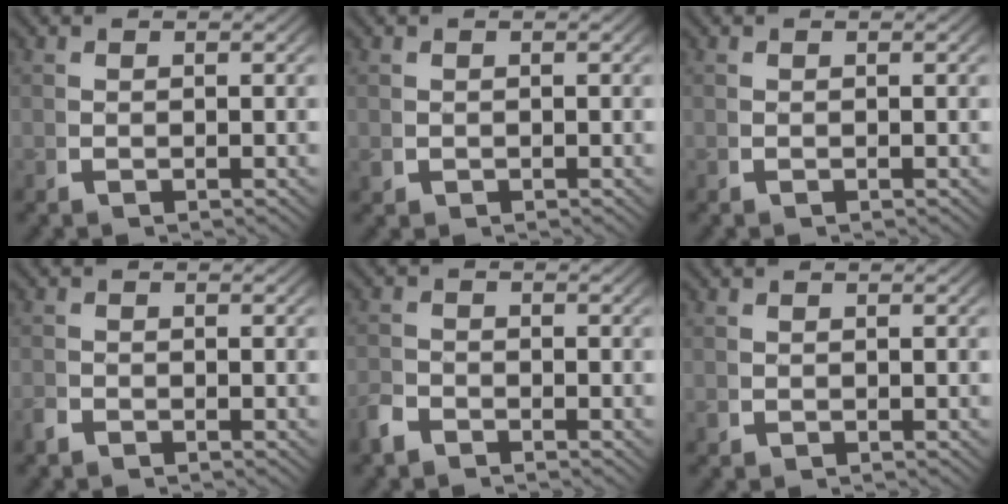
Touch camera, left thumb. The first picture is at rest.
{"total": 0.9, "force": [-0.2, 0.9, 0.2], "torque": [-0.007, -0.002, 0.000]}
{"total": 0.0}
{"total": 0.9, "force": [-0.9, 0.1, 0.1], "torque": [0.002, 0.002, -0.021]}
{"total": 1.6, "force": [-1.5, 0.4, 0.3], "torque": [-0.006, -0.002, -0.031]}
{"total": 0.5, "force": [-0.1, 0.5, 0.1], "torque": [-0.003, -0.001, 0.000]}